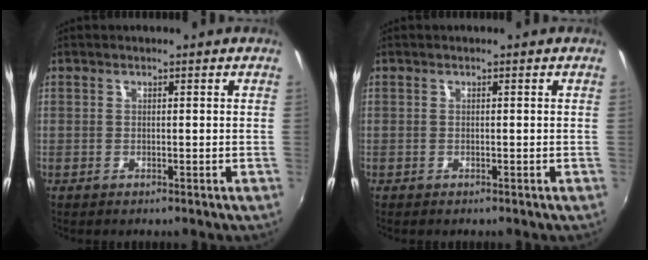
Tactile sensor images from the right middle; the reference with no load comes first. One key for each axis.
{"total": 0.0}